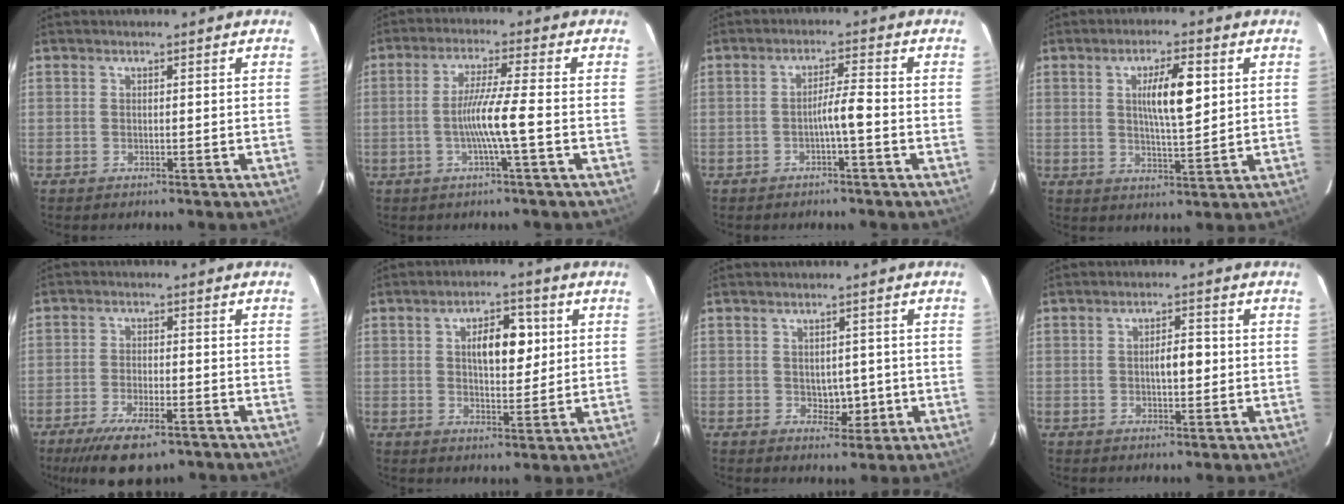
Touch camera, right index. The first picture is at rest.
{"total": 6.6, "force": [-1.5, -1.0, 6.3], "torque": [-0.121, -0.001, -0.030]}
{"total": 3.3, "force": [-1.2, -0.2, 3.0], "torque": [-0.046, 0.006, -0.021]}
{"total": 7.8, "force": [2.0, 1.4, 7.4], "torque": [-0.127, 0.005, 0.036]}
{"total": 9.1, "force": [-6.5, 2.5, 6.0], "torque": [-0.103, -0.016, -0.101]}
{"total": 7.6, "force": [1.9, 3.3, 6.6], "torque": [-0.103, 0.013, 0.033]}
{"total": 3.4, "force": [-0.4, 2.5, 2.3], "torque": [-0.025, 0.004, 0.004]}
{"total": 3.7, "force": [0.0, 1.4, 3.4], "torque": [-0.057, 0.009, 0.003]}